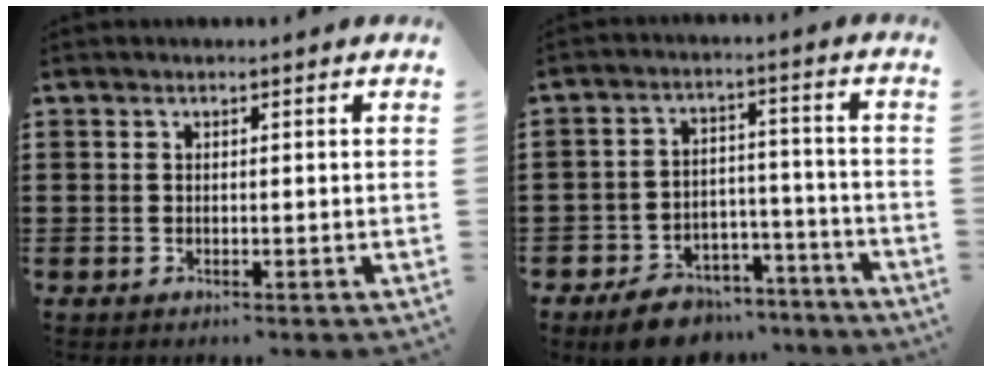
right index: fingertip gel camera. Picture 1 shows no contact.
{"total": 7.2, "force": [-6.5, 2.7, 1.7], "torque": [-0.026, 0.031, -0.122]}